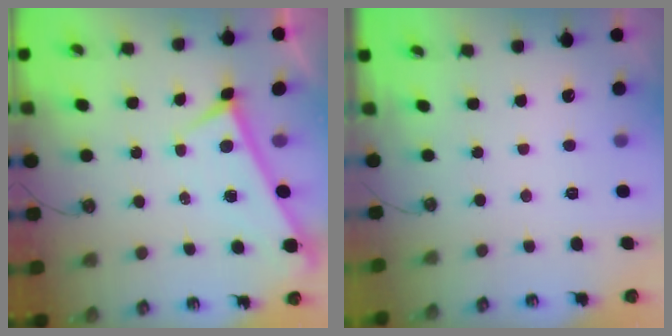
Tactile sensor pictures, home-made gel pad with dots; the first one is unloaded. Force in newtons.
{"total": 0.0}